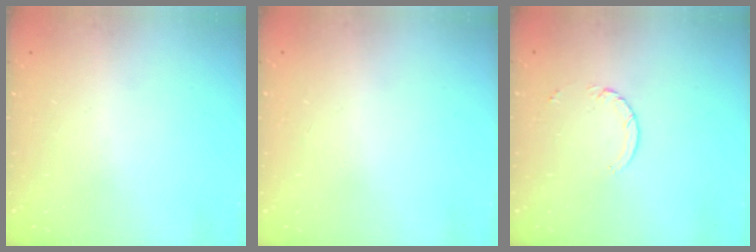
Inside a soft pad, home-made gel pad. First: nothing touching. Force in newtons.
{"total": 2.6, "press": 2.6, "slide": 0.2}
{"total": 3.9, "press": 3.9, "slide": 0.4}